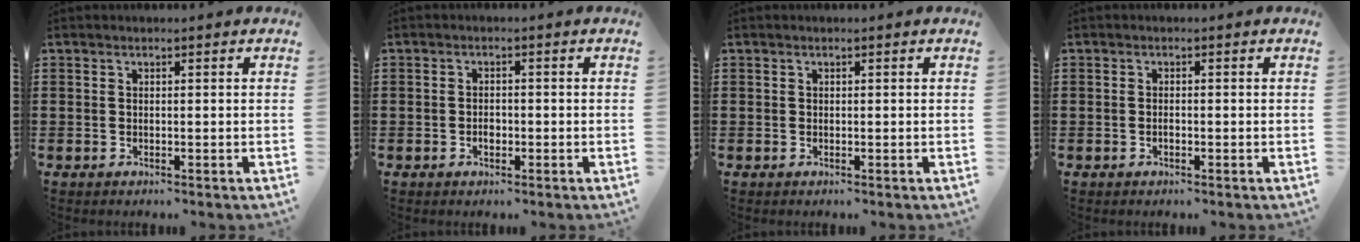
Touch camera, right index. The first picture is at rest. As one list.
[{"total": 1.7, "force": [-0.5, 1.0, 1.2], "torque": [-0.025, 0.001, -0.009]}, {"total": 0.0}, {"total": 0.7, "force": [-0.3, 0.3, 0.6], "torque": [-0.013, -0.004, -0.004]}]